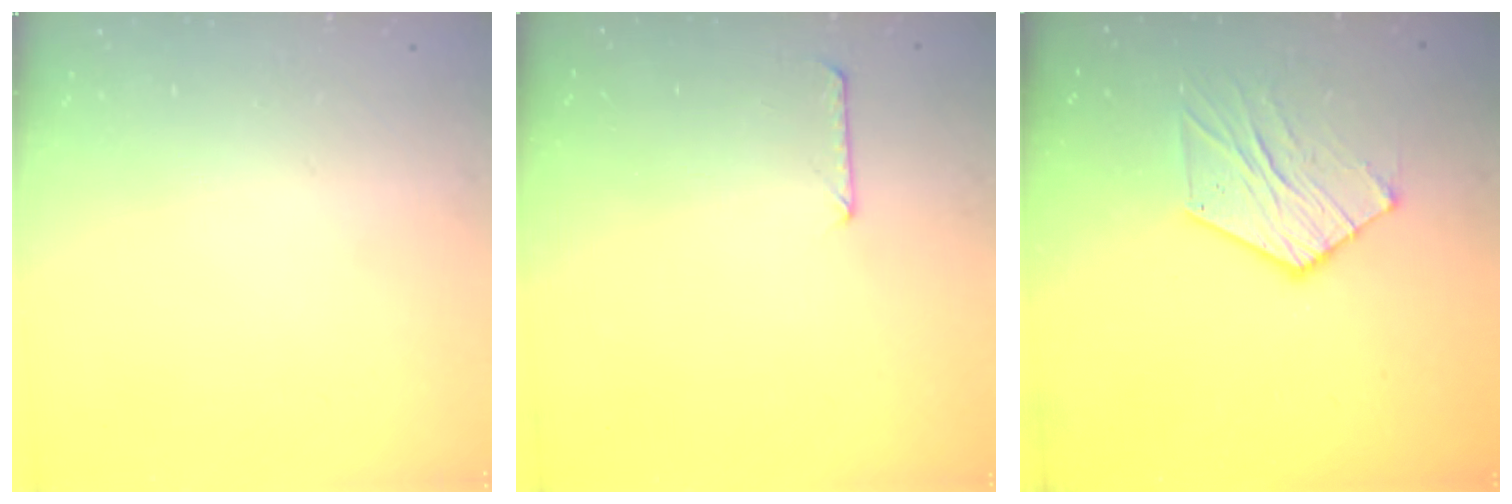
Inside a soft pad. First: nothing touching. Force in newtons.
{"total": 6.8, "press": 6.8, "slide": 0.8}
{"total": 9.6, "press": 9.6, "slide": 0.5}